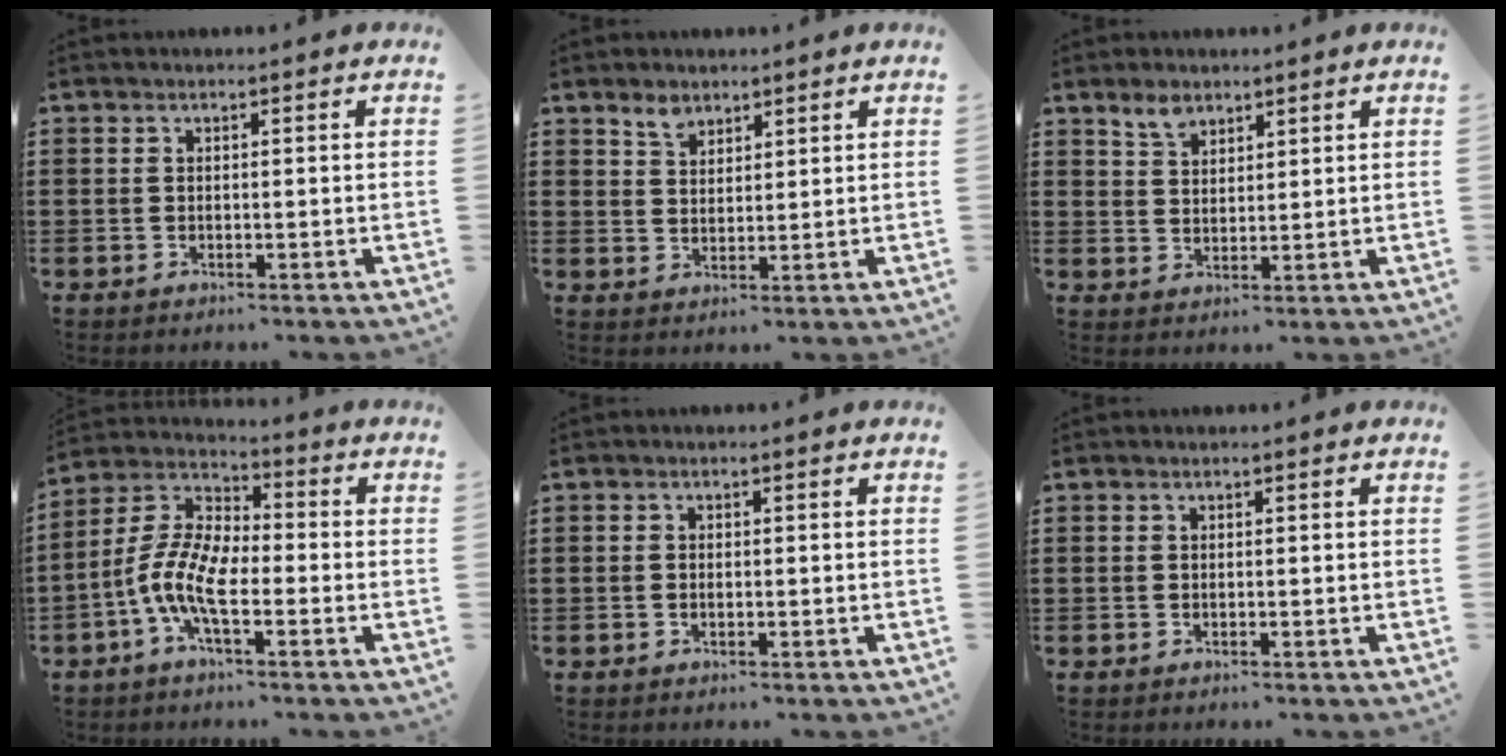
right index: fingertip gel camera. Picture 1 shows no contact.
{"total": 2.9, "force": [2.3, 1.6, 0.9], "torque": [-0.017, 0.000, 0.043]}
{"total": 3.2, "force": [2.5, 1.7, 1.2], "torque": [-0.023, 0.001, 0.045]}
{"total": 9.4, "force": [-3.4, 3.8, 7.8], "torque": [-0.195, -0.011, -0.070]}
{"total": 0.5, "force": [-0.2, 0.2, 0.4], "torque": [-0.010, -0.003, -0.002]}
{"total": 0.0}